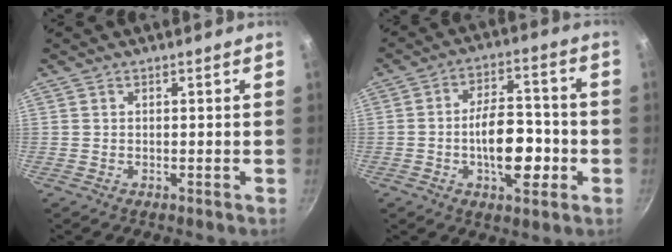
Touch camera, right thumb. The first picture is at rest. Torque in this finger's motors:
{"motor_torque": [1.22, -0.53, 1.24, -1.07, 0.25]}